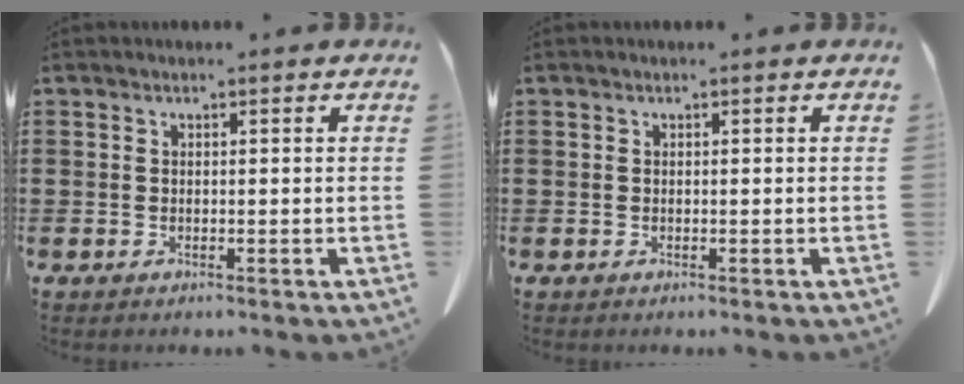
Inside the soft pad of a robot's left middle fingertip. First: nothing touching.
{"total": 0.0}